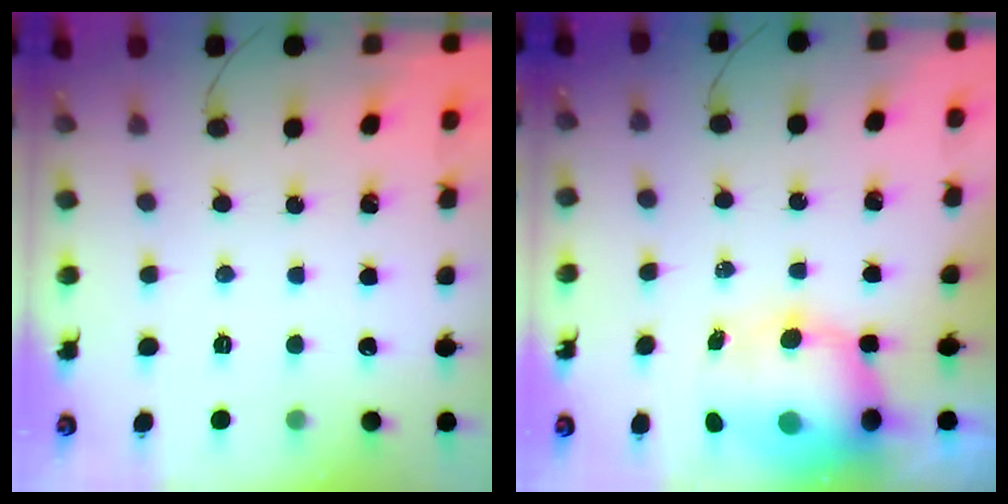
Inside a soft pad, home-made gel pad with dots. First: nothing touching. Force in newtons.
{"total": 11.2, "press": 10.9, "slide": 2.5}